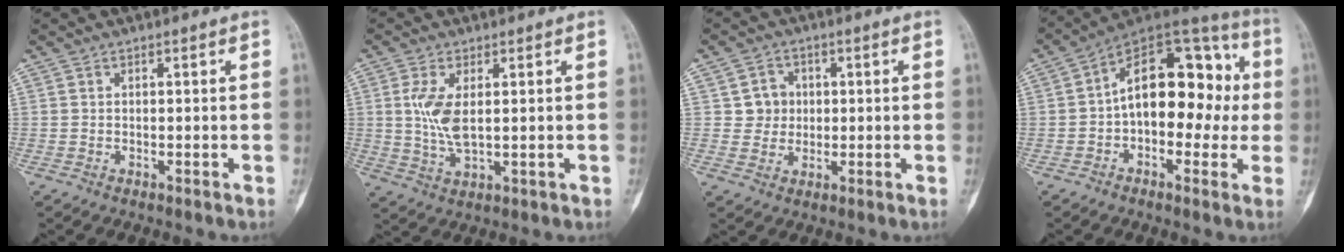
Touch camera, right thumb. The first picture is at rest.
{"total": 6.9, "force": [1.1, 3.0, 6.1], "torque": [-0.131, -0.009, 0.028]}
{"total": 4.8, "force": [0.8, 4.7, 1.0], "torque": [0.014, 0.006, 0.009]}
{"total": 18.3, "force": [0.0, 11.1, 14.6], "torque": [-0.167, 0.053, -0.015]}